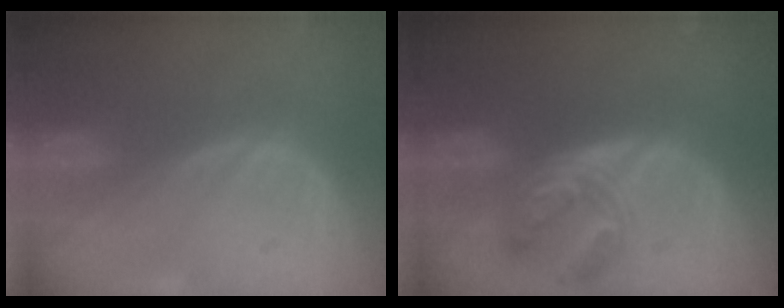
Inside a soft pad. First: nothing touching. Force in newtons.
{"total": 5.7, "press": 5.7, "slide": 0.4}